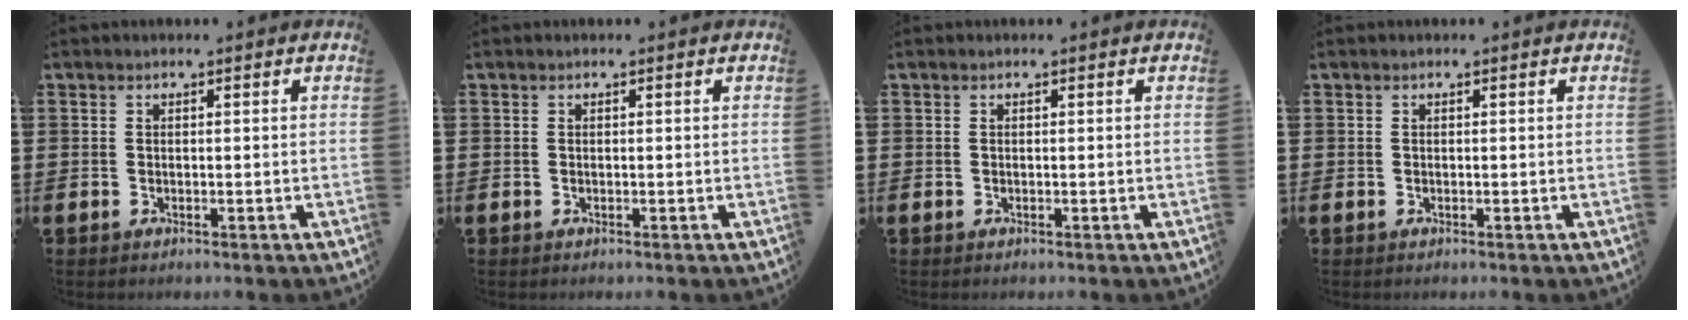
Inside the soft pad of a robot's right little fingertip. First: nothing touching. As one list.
[{"total": 0.0}, {"total": 0.0}, {"total": 0.0}]